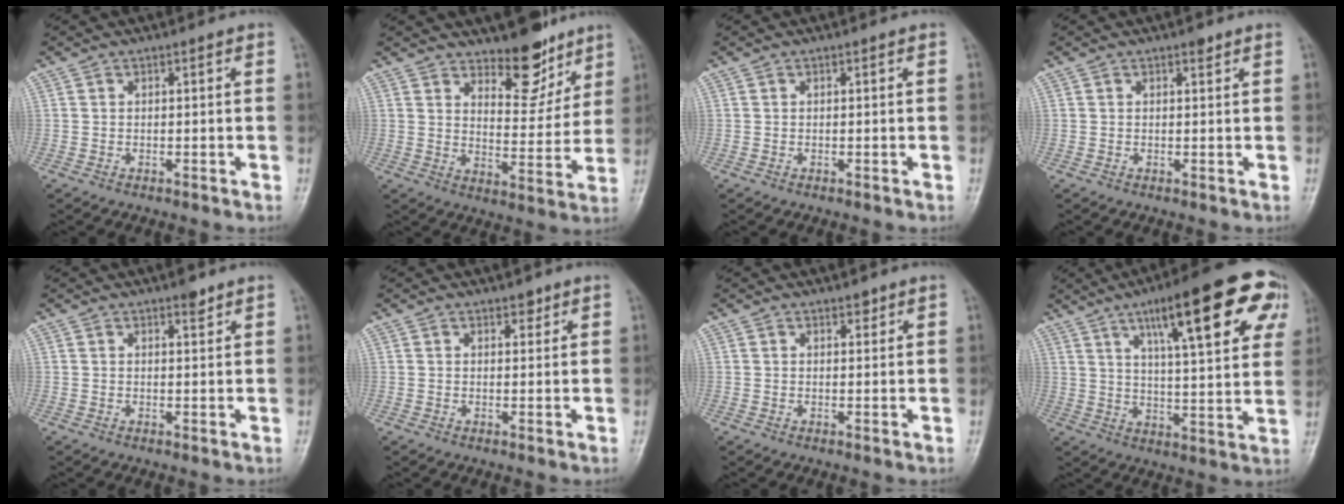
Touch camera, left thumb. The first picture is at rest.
{"total": 11.1, "force": [8.1, 4.9, 5.8], "torque": [-0.044, -0.064, 0.130]}
{"total": 0.0}
{"total": 1.1, "force": [0.8, 0.4, 0.6], "torque": [-0.006, -0.004, 0.010]}
{"total": 2.0, "force": [1.5, 0.6, 1.1], "torque": [-0.010, -0.009, 0.021]}
{"total": 1.7, "force": [1.3, 0.9, 0.8], "torque": [0.001, -0.007, 0.016]}
{"total": 1.4, "force": [1.1, 0.7, 0.6], "torque": [-0.002, -0.007, 0.014]}
{"total": 22.6, "force": [10.7, 5.7, 19.0], "torque": [-0.243, -0.010, 0.152]}